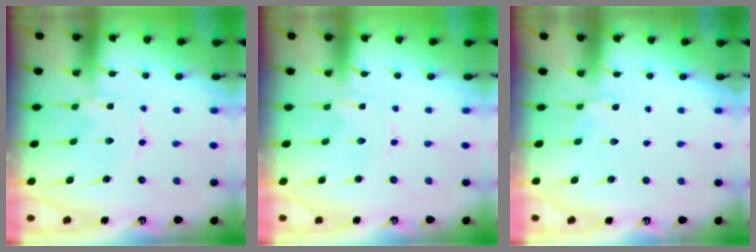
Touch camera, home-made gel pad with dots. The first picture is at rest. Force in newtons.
{"total": 0.0}
{"total": 2.8, "press": 2.6, "slide": 1.1}